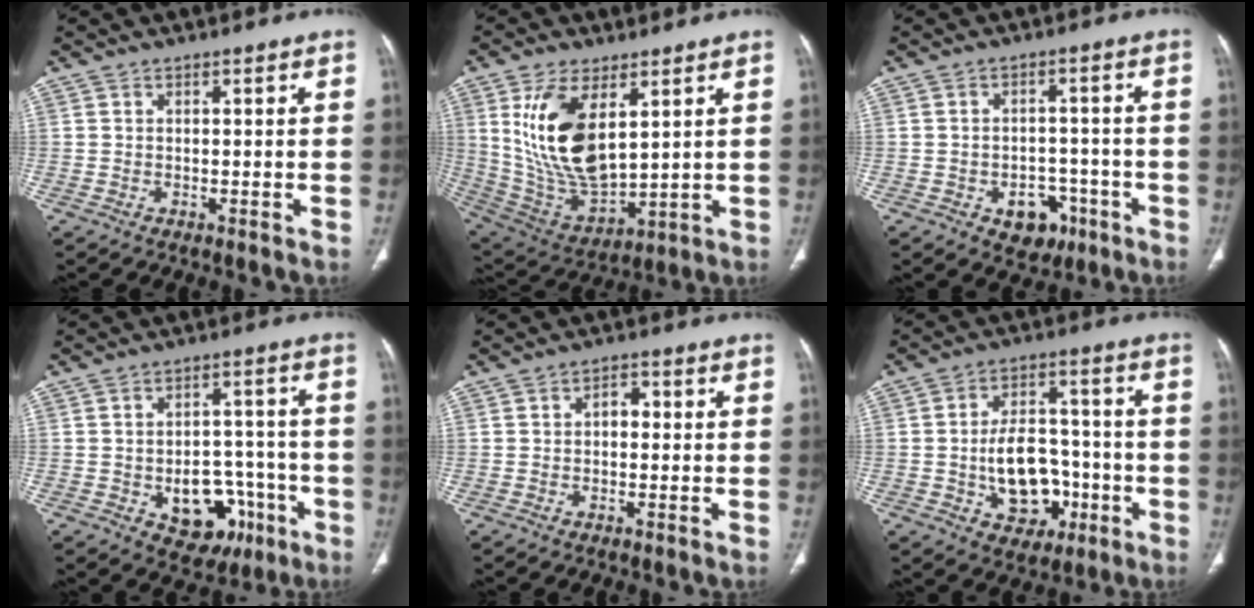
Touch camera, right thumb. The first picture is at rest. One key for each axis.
{"total": 17.4, "fx": 5.5, "fy": 8.7, "fz": 14.0, "tx": -0.257, "ty": -0.025, "tz": 0.125}
{"total": 7.4, "fx": -3.4, "fy": 5.4, "fz": 3.8, "tx": -0.019, "ty": 0.029, "tz": -0.039}
{"total": 12.7, "fx": -4.9, "fy": 8.6, "fz": 7.9, "tx": -0.064, "ty": 0.041, "tz": -0.055}
{"total": 2.7, "fx": -0.2, "fy": 1.9, "fz": 1.9, "tx": -0.013, "ty": 0.009, "tz": -0.010}
{"total": 13.2, "fx": -3.4, "fy": 9.2, "fz": 8.9, "tx": -0.105, "ty": 0.038, "tz": -0.043}